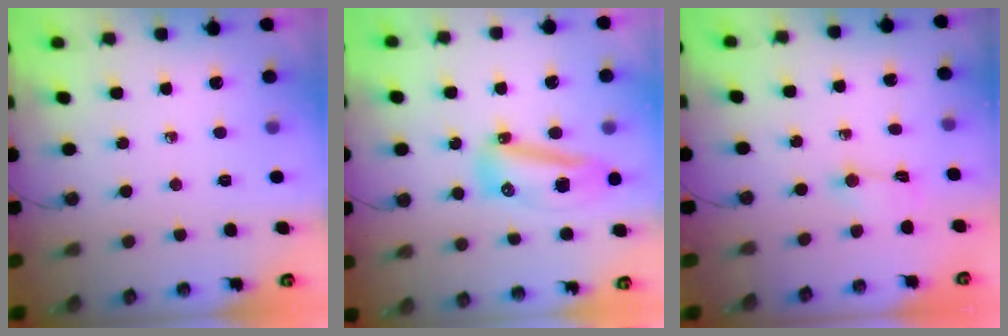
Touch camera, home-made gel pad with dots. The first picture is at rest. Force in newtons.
{"total": 26.9, "press": 15.3, "slide": 22.2}
{"total": 1.5, "press": 1.4, "slide": 0.6}